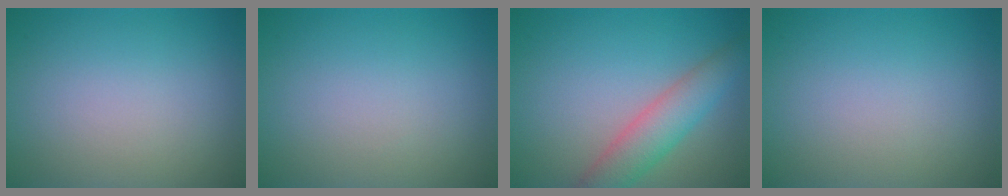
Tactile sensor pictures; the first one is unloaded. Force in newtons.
{"total": 0.0}
{"total": 4.6, "press": 4.6, "slide": 0.4}
{"total": 0.0}